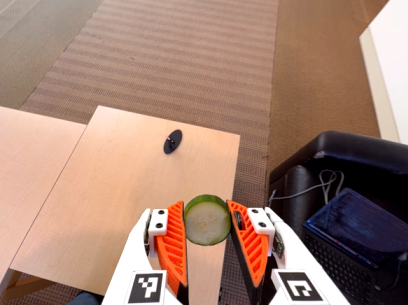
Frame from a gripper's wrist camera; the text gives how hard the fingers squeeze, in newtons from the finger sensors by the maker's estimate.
{"total": 11.4, "left": 11.4, "right": 11.4}